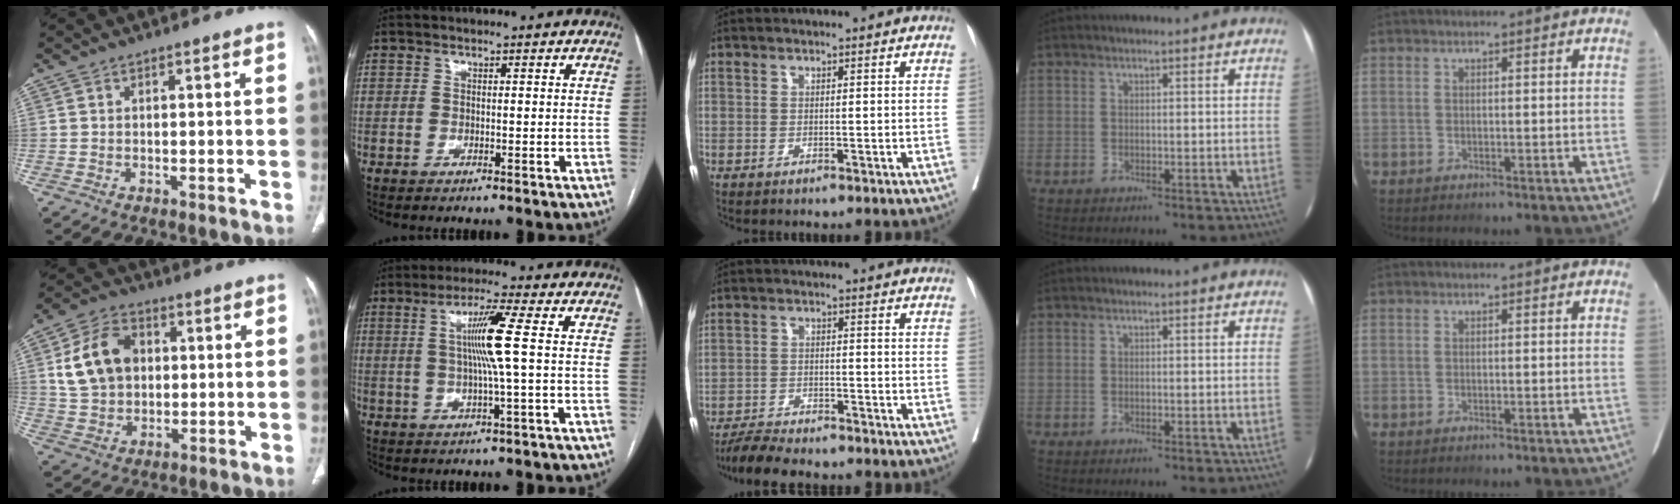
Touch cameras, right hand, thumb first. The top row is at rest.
{"thumb": {"total": 12.7, "force": [2.6, 9.4, 8.1], "torque": [-0.130, 0.009, 0.048]}, "index": {"total": 7.7, "force": [0.9, -1.2, 7.6], "torque": [-0.142, 0.001, 0.019]}, "middle": {"total": 6.9, "force": [-6.4, 0.7, 2.5], "torque": [-0.038, -0.019, -0.110]}}